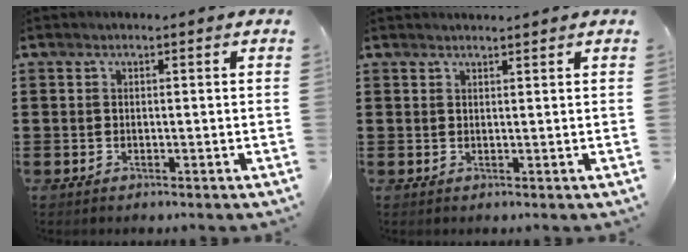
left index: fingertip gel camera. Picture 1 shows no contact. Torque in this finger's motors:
{"motor_torque": [-2.14, 0.00, -0.44, -0.01]}